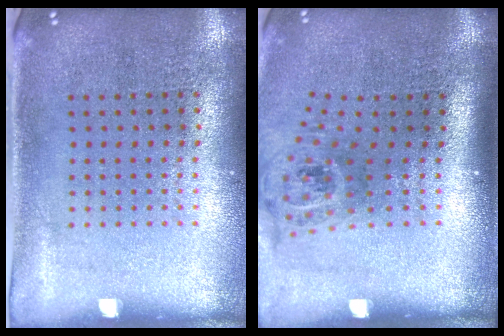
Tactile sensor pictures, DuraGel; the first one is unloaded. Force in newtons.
{"total": 1.9, "press": 1.4, "slide": 1.3}